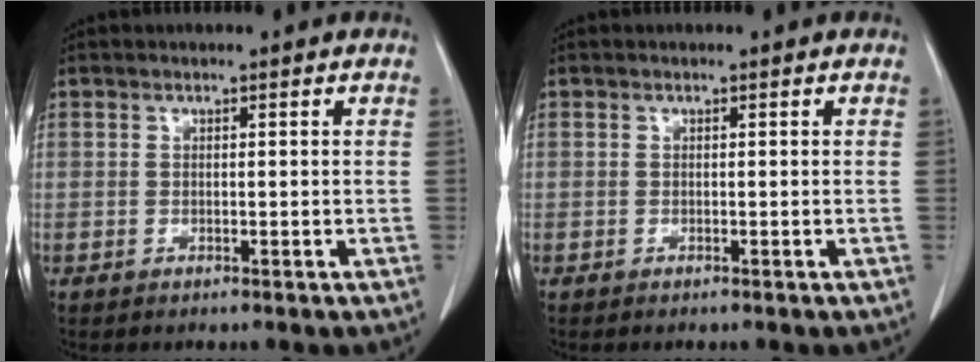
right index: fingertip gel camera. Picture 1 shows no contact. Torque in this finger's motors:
{"motor_torque": [0.06, -0.02, 0.01, 0.01]}